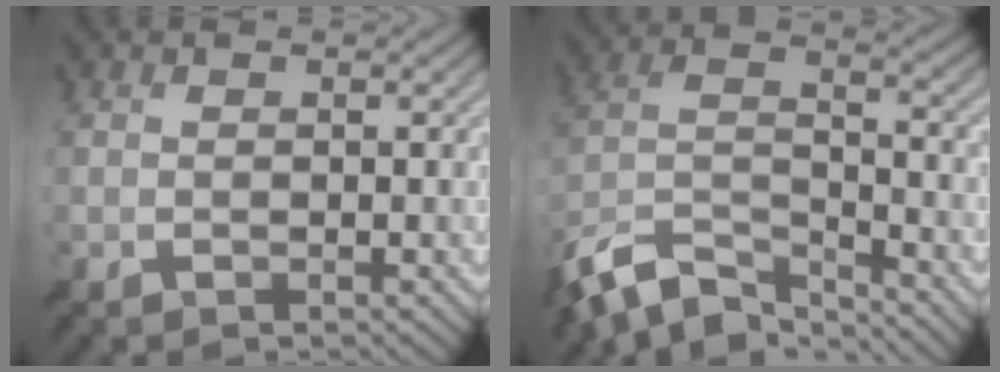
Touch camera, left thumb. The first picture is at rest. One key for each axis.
{"total": 11.3, "fx": -9.1, "fy": 3.5, "fz": 5.6, "tx": -0.126, "ty": -0.013, "tz": -0.184}